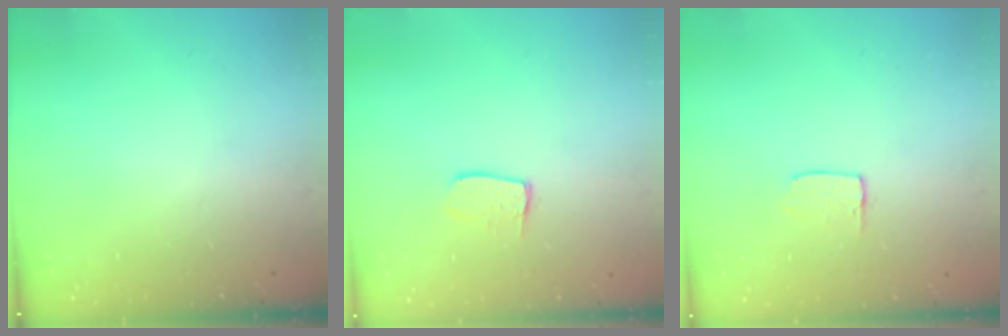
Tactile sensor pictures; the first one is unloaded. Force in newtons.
{"total": 6.7, "press": 6.7, "slide": 0.4}
{"total": 3.4, "press": 3.3, "slide": 0.3}